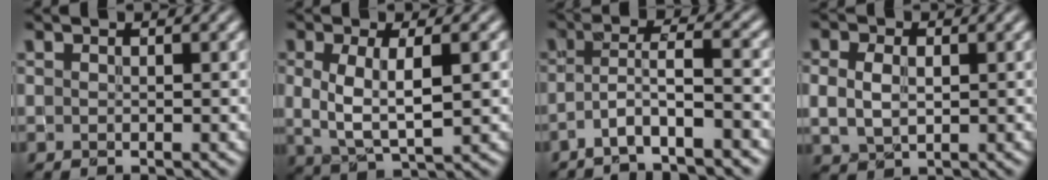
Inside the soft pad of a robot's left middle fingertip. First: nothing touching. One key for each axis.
{"total": 4.7, "fx": 0.3, "fy": 1.9, "fz": 4.3, "tx": -0.087, "ty": -0.003, "tz": 0.010}
{"total": 4.0, "fx": -2.5, "fy": 0.6, "fz": 3.1, "tx": -0.057, "ty": 0.006, "tz": -0.054}
{"total": 3.4, "fx": 0.4, "fy": 2.5, "fz": 2.3, "tx": -0.053, "ty": 0.001, "tz": 0.012}